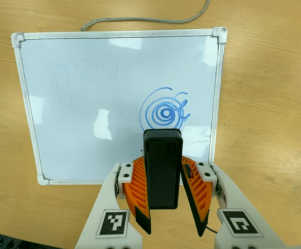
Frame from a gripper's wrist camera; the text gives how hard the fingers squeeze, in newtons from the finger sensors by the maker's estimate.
{"total": 5.6, "left": 5.0, "right": 6.1}